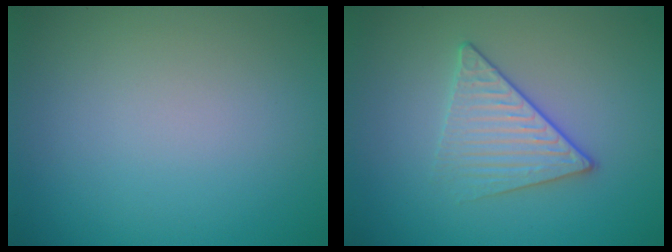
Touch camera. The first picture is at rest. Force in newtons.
{"total": 2.7, "press": 2.4, "slide": 1.2}